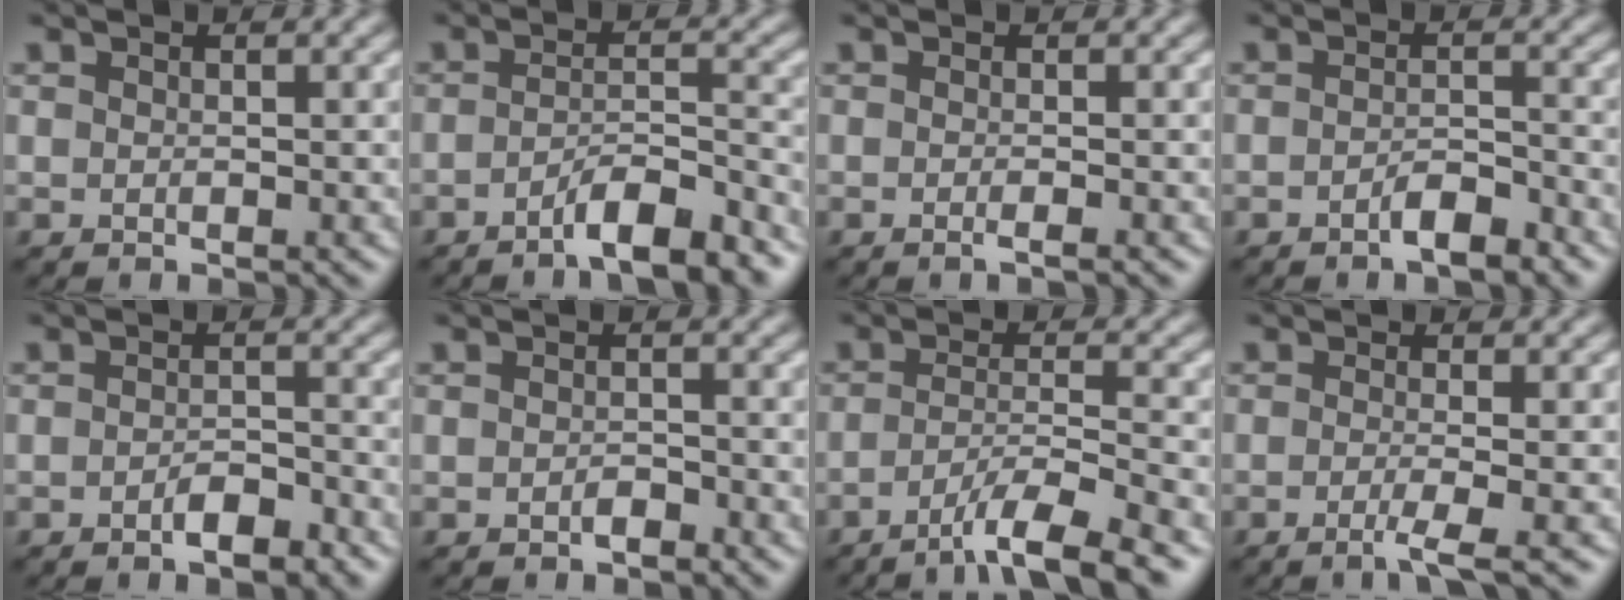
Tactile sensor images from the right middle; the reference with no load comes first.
{"total": 5.9, "force": [-4.1, 1.3, 4.1], "torque": [-0.056, 0.006, -0.065]}
{"total": 1.4, "force": [-0.4, 0.4, 1.2], "torque": [-0.010, -0.005, -0.014]}
{"total": 2.4, "force": [-1.6, 0.7, 1.7], "torque": [-0.028, 0.004, -0.029]}
{"total": 2.5, "force": [-1.5, 0.9, 1.8], "torque": [-0.028, 0.002, -0.025]}
{"total": 1.1, "force": [-0.7, 0.4, 0.7], "torque": [-0.011, 0.001, -0.011]}
{"total": 6.6, "force": [-4.1, 1.4, 4.9], "torque": [-0.070, -0.001, -0.071]}
{"total": 2.7, "force": [-1.2, 0.5, 2.4], "torque": [-0.035, -0.007, -0.030]}